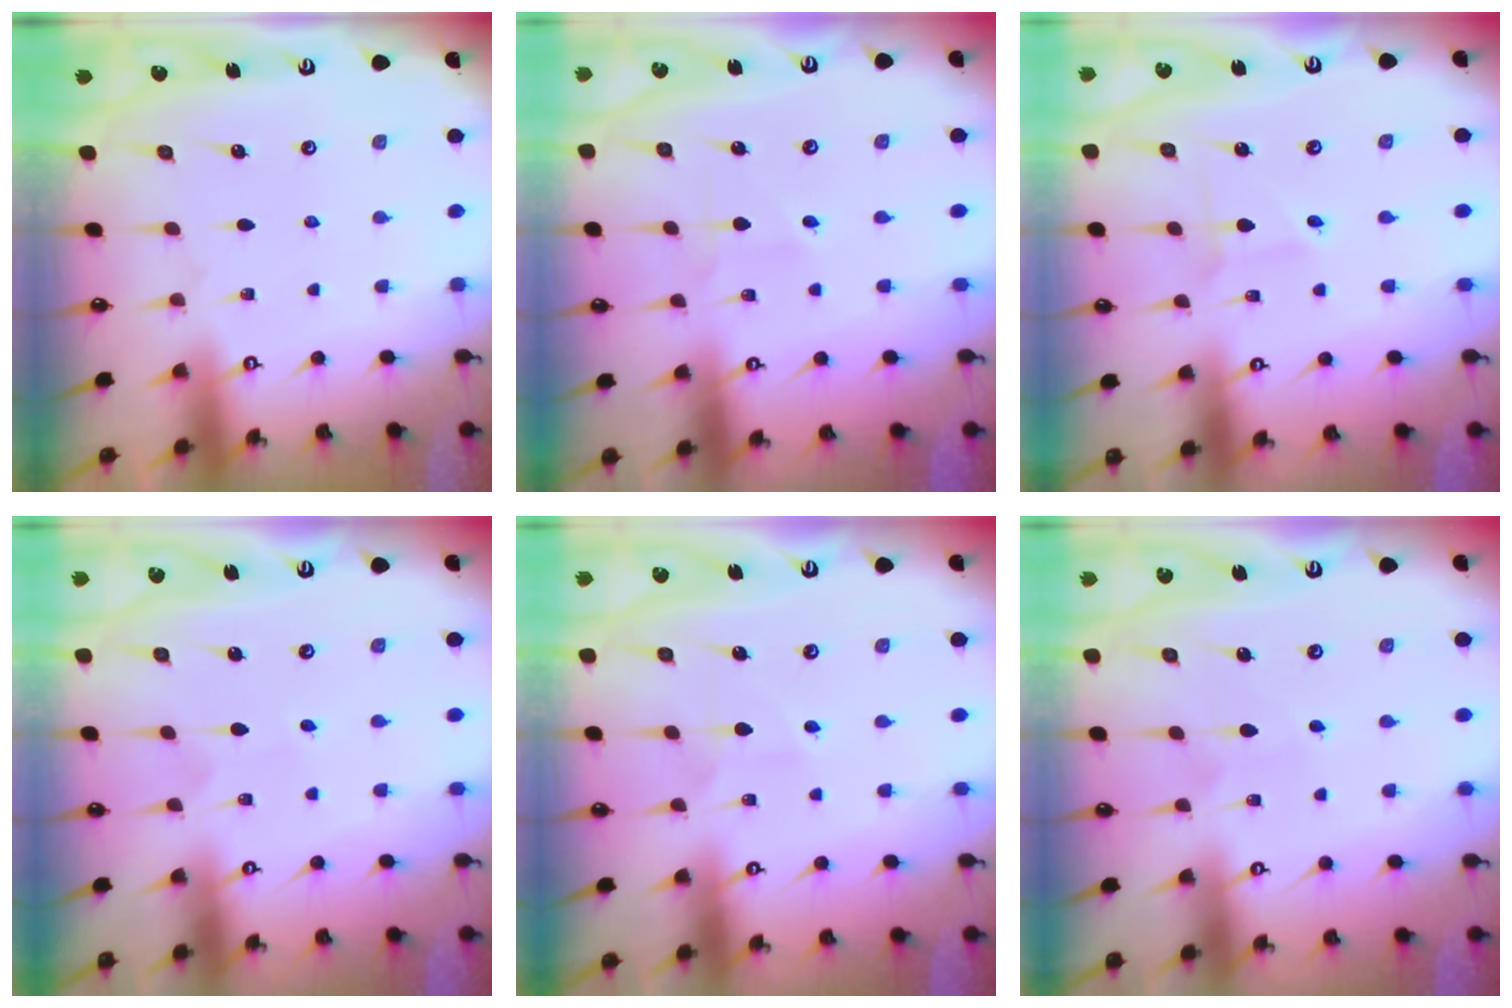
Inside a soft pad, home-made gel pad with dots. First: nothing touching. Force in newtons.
{"total": 1.6, "press": 1.6, "slide": 0.1}
{"total": 2.0, "press": 2.0, "slide": 0.1}
{"total": 1.2, "press": 1.2, "slide": 0.1}
{"total": 5.9, "press": 5.9, "slide": 0.6}
{"total": 3.5, "press": 3.4, "slide": 0.3}